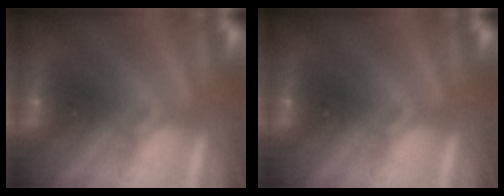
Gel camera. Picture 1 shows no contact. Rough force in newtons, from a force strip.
{"total": 0.0}